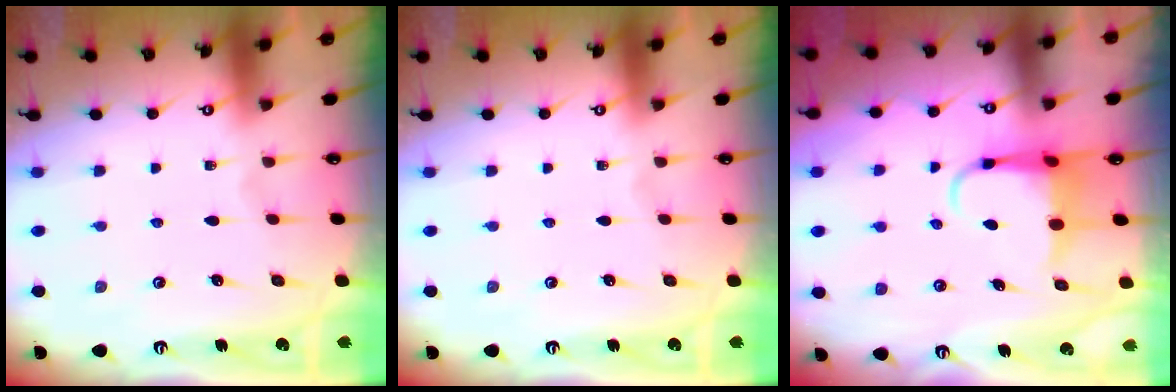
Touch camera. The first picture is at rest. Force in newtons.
{"total": 0.0}
{"total": 5.8, "press": 5.7, "slide": 1.1}